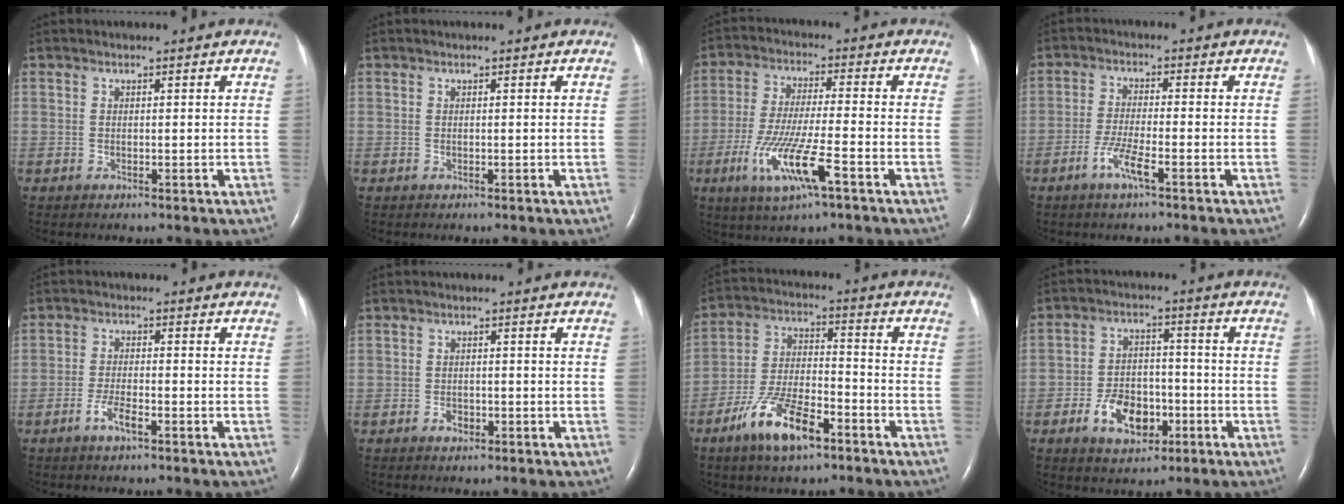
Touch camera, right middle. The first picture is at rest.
{"total": 0.0}
{"total": 10.7, "force": [-4.7, 0.6, 9.6], "torque": [-0.189, -0.021, -0.087]}
{"total": 4.4, "force": [-2.4, 0.2, 3.7], "torque": [-0.075, -0.005, -0.051]}
{"total": 3.2, "force": [-1.9, 0.5, 2.5], "torque": [-0.050, 0.000, -0.039]}
{"total": 1.5, "force": [-0.9, 0.9, 0.8], "torque": [-0.010, 0.004, -0.012]}
{"total": 11.3, "force": [-6.8, 3.4, 8.4], "torque": [-0.172, -0.001, -0.124]}
{"total": 8.1, "force": [-3.6, 4.8, 5.4], "torque": [-0.106, 0.009, -0.057]}